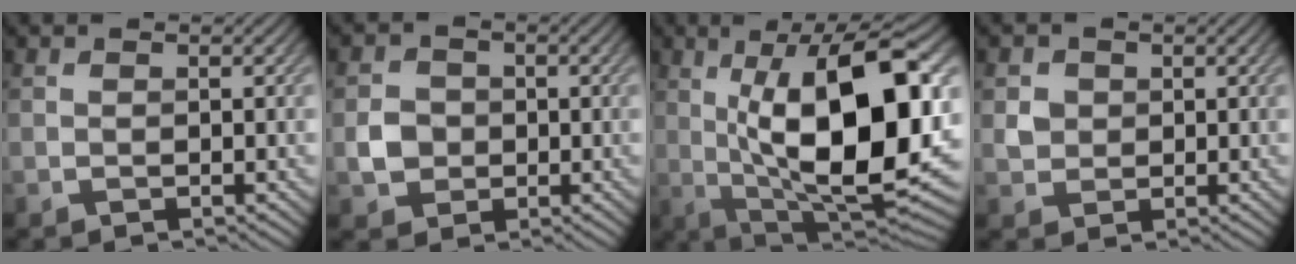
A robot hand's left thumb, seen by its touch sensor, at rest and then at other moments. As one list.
[{"total": 3.3, "force": [-0.4, 3.1, 1.3], "torque": [-0.028, -0.001, -0.012]}, {"total": 17.9, "force": [2.1, 7.3, 16.2], "torque": [-0.248, 0.003, 0.034]}, {"total": 2.2, "force": [0.4, 2.1, 0.7], "torque": [-0.017, -0.002, 0.006]}]